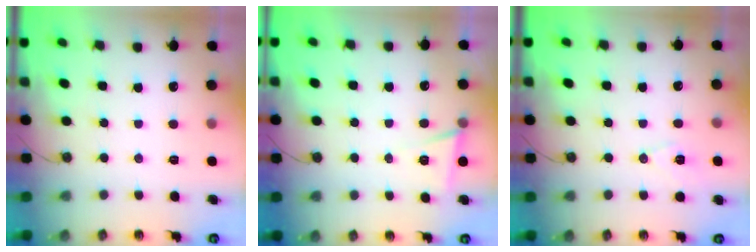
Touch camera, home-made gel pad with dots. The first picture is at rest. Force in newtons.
{"total": 6.3, "press": 4.9, "slide": 3.9}
{"total": 7.2, "press": 6.2, "slide": 3.8}